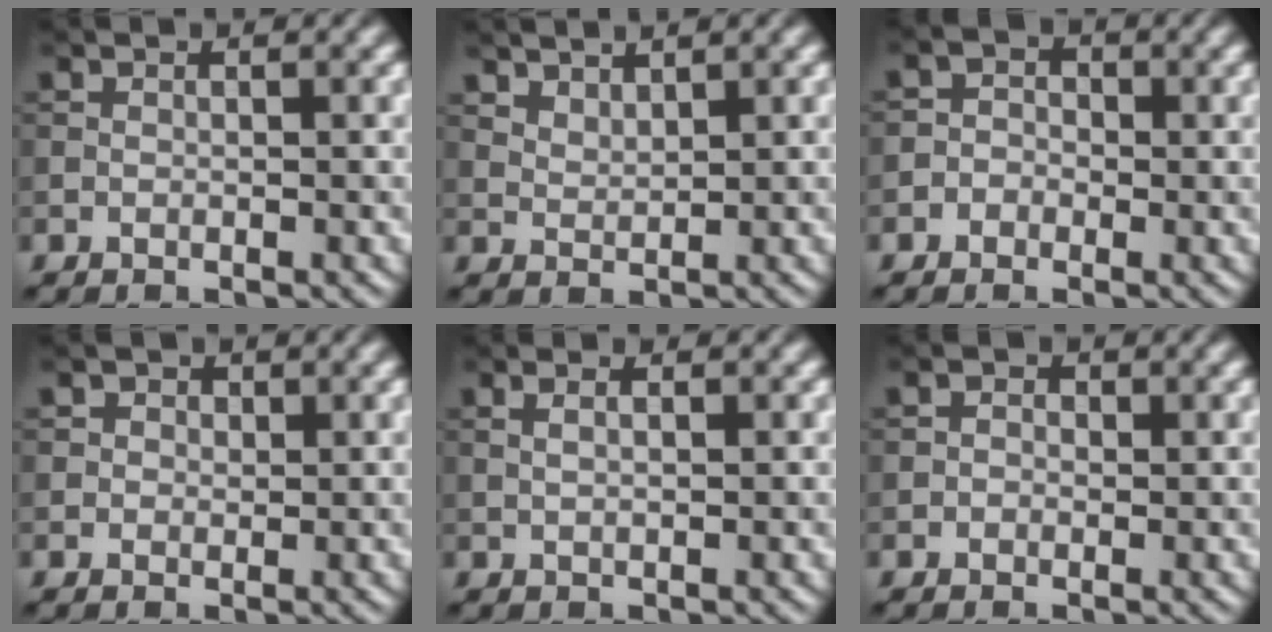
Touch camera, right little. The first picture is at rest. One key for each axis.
{"total": 2.0, "fx": 1.8, "fy": 0.5, "fz": 0.7, "tx": -0.013, "ty": -0.002, "tz": 0.040}
{"total": 1.9, "fx": -0.4, "fy": 1.8, "fz": 0.6, "tx": 0.007, "ty": 0.006, "tz": -0.026}
{"total": 1.6, "fx": 0.6, "fy": 1.4, "fz": 0.5, "tx": -0.007, "ty": -0.003, "tz": 0.005}
{"total": 1.6, "fx": 0.7, "fy": 0.7, "fz": 1.3, "tx": -0.017, "ty": -0.003, "tz": 0.004}
{"total": 1.1, "fx": 0.1, "fy": 1.0, "fz": 0.6, "tx": -0.006, "ty": -0.003, "tz": -0.007}